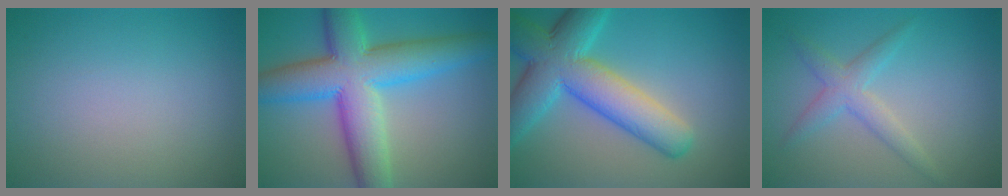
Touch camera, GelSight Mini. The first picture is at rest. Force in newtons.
{"total": 10.8, "press": 10.8, "slide": 0.1}
{"total": 9.4, "press": 9.4, "slide": 0.4}
{"total": 2.6, "press": 2.6, "slide": 0.1}